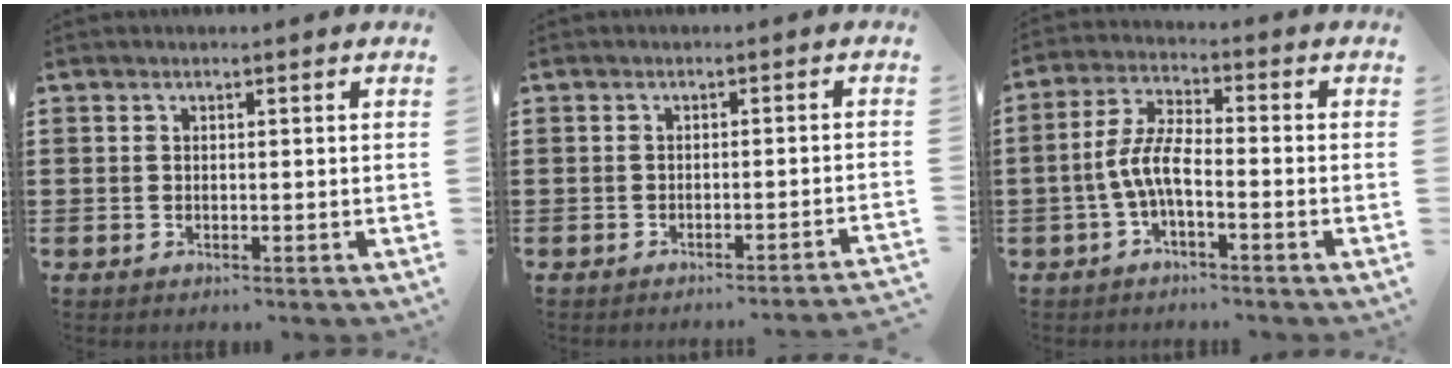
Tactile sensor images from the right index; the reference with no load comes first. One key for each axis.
{"total": 1.7, "fx": -1.5, "fy": -0.4, "fz": 0.7, "tx": -0.013, "ty": -0.001, "tz": -0.029}
{"total": 6.2, "fx": -2.2, "fy": 1.8, "fz": 5.5, "tx": -0.130, "ty": -0.006, "tz": -0.048}